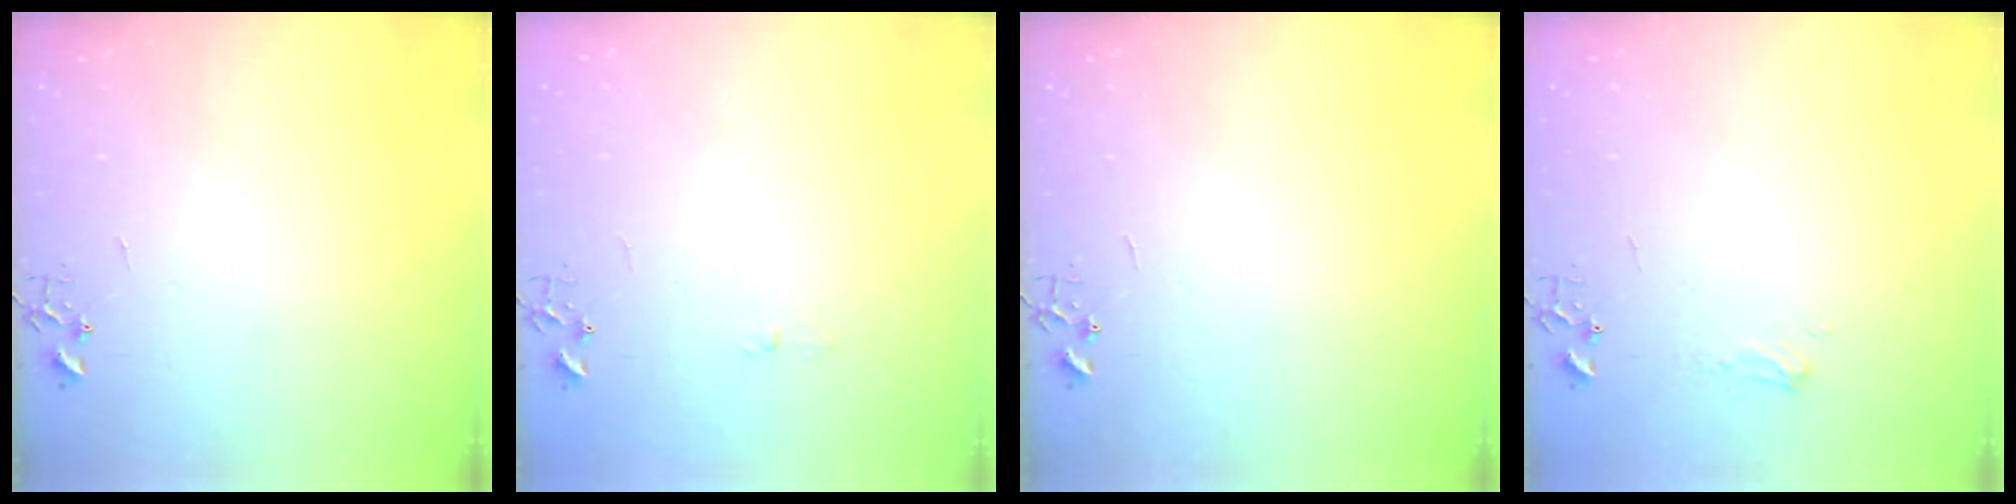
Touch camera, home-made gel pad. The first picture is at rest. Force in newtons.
{"total": 3.3, "press": 3.2, "slide": 0.4}
{"total": 0.0}
{"total": 6.0, "press": 6.0, "slide": 0.7}